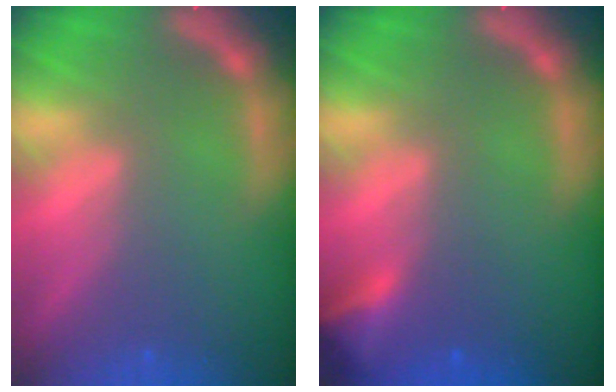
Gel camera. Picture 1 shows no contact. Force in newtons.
{"total": 2.9}